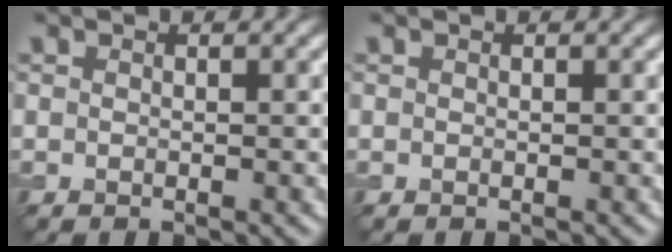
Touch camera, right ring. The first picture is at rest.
{"total": 0.0}